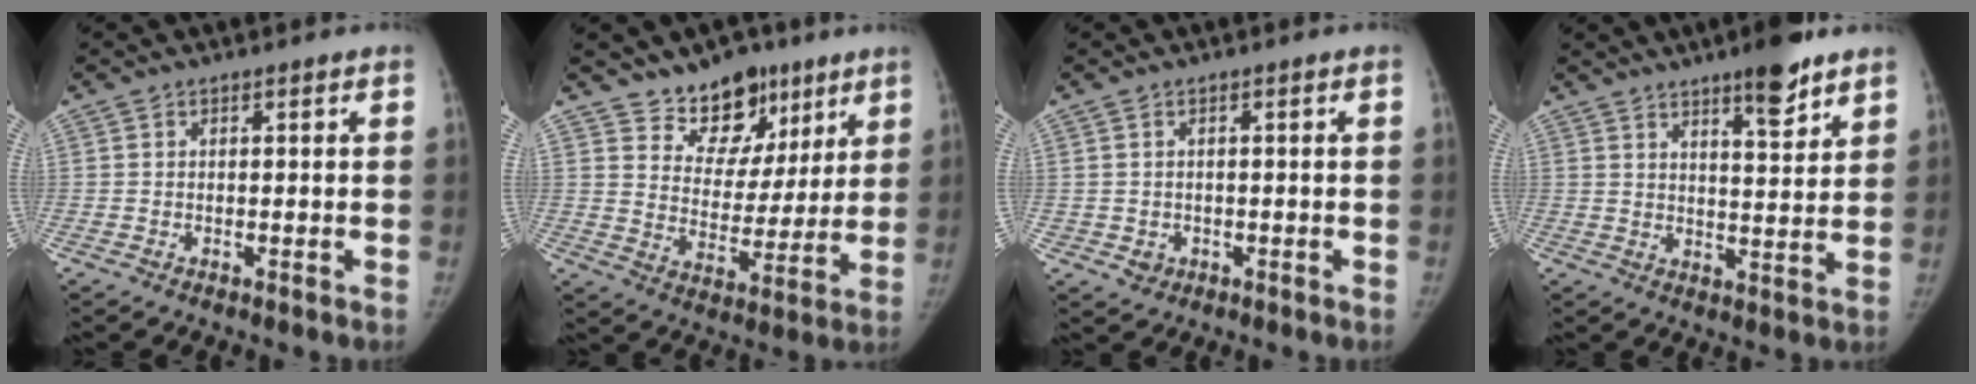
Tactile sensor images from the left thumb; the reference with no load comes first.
{"total": 12.8, "force": [8.9, 8.2, 4.2], "torque": [-0.012, -0.052, 0.148]}
{"total": 2.1, "force": [-0.4, 1.9, 0.6], "torque": [-0.004, 0.002, 0.003]}
{"total": 8.8, "force": [6.1, 2.1, 6.0], "torque": [-0.071, -0.039, 0.090]}